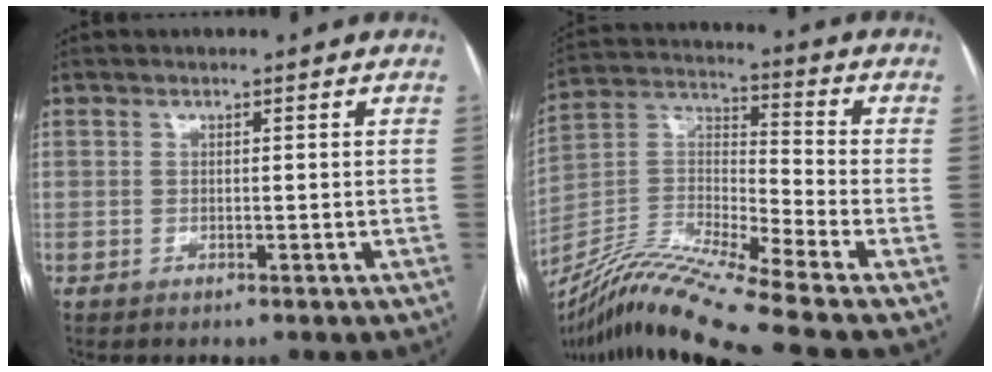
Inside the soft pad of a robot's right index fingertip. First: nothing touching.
{"total": 17.1, "force": [-14.1, -1.5, 9.7], "torque": [-0.204, -0.007, -0.265]}